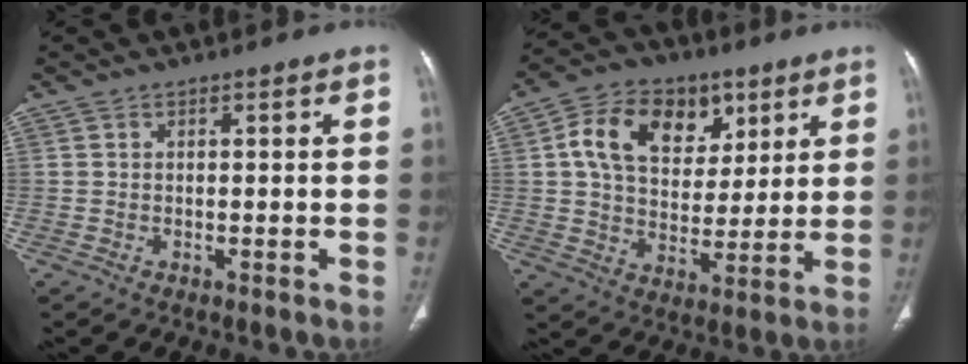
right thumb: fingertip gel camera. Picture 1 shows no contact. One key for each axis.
{"total": 16.5, "fx": 6.1, "fy": 11.8, "fz": 9.8, "tx": -0.138, "ty": -0.005, "tz": 0.104}